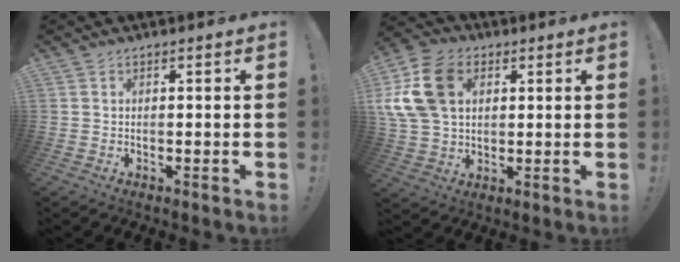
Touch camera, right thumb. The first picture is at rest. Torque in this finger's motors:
{"motor_torque": [2.47, 2.53, 0.25, 0.24, 0.32]}